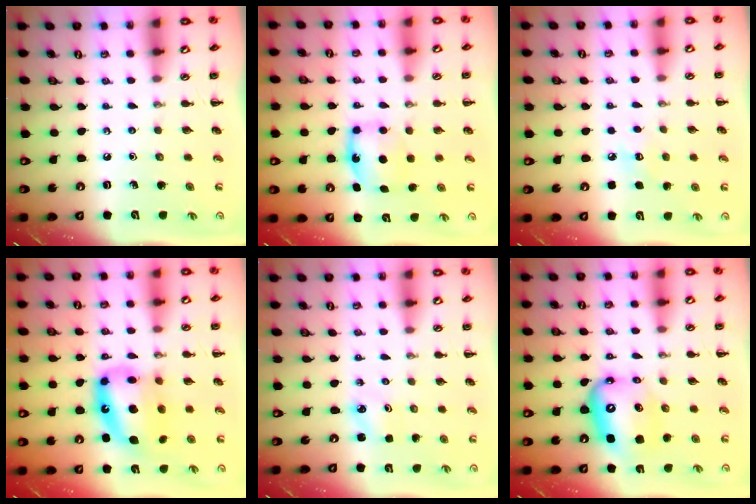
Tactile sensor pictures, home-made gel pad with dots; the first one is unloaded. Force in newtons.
{"total": 6.3, "press": 6.2, "slide": 0.8}
{"total": 6.4, "press": 6.1, "slide": 1.8}
{"total": 14.8, "press": 14.4, "slide": 3.7}
{"total": 1.9, "press": 1.8, "slide": 0.5}
{"total": 10.2, "press": 9.9, "slide": 2.7}